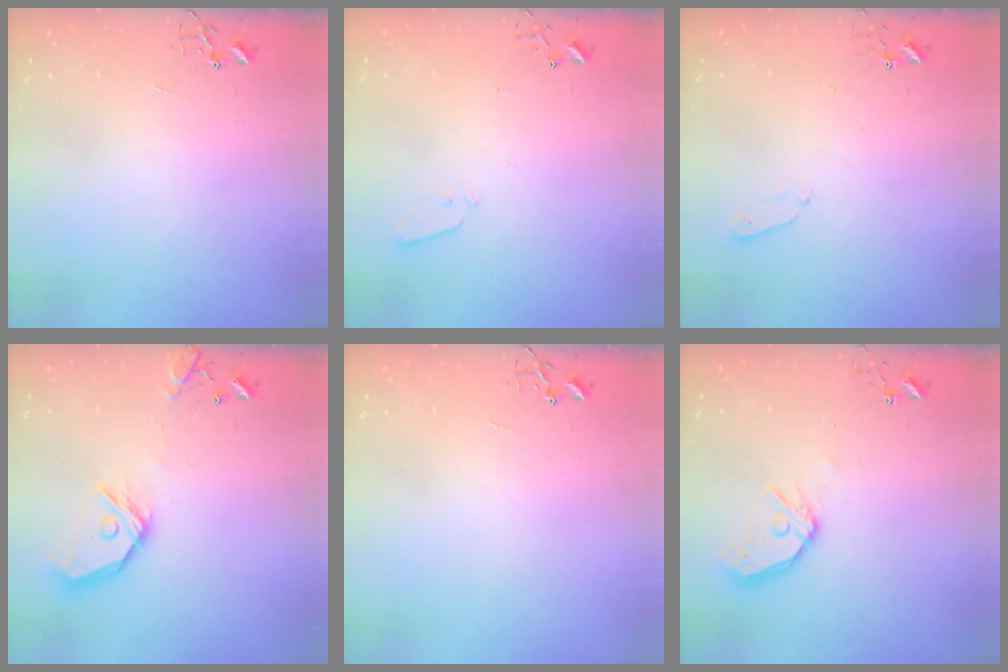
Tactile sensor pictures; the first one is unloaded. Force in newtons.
{"total": 3.0, "press": 2.9, "slide": 0.7}
{"total": 3.3, "press": 3.2, "slide": 0.6}
{"total": 14.2, "press": 14.1, "slide": 2.1}
{"total": 0.0}
{"total": 11.3, "press": 11.3, "slide": 1.3}